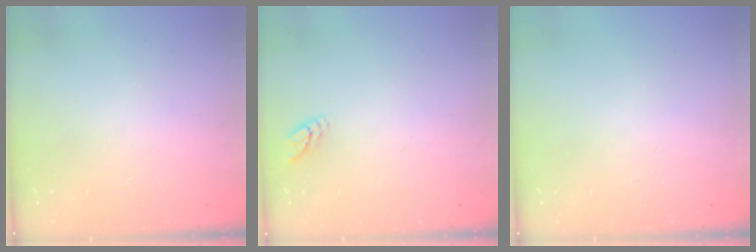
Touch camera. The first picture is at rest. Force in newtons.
{"total": 4.6, "press": 4.6, "slide": 0.4}
{"total": 2.7, "press": 2.7, "slide": 0.3}